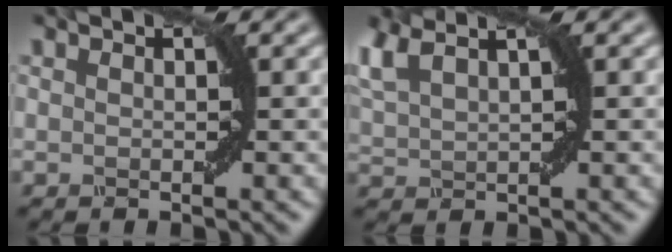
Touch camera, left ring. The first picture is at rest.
{"total": 4.8, "force": [2.9, 2.0, 3.3], "torque": [-0.087, 0.027, 0.045]}